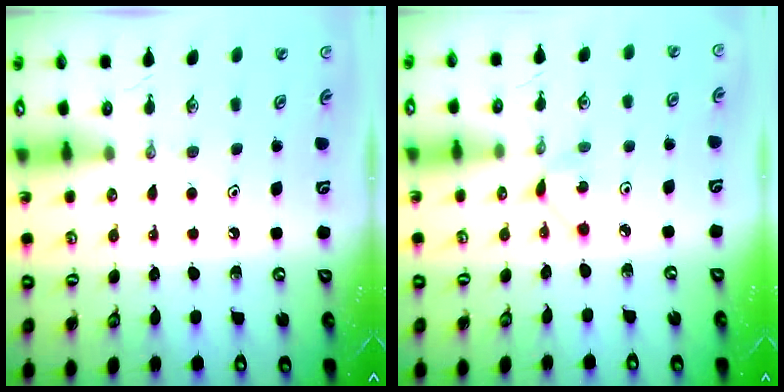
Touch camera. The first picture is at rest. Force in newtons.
{"total": 2.9, "press": 2.9, "slide": 0.4}